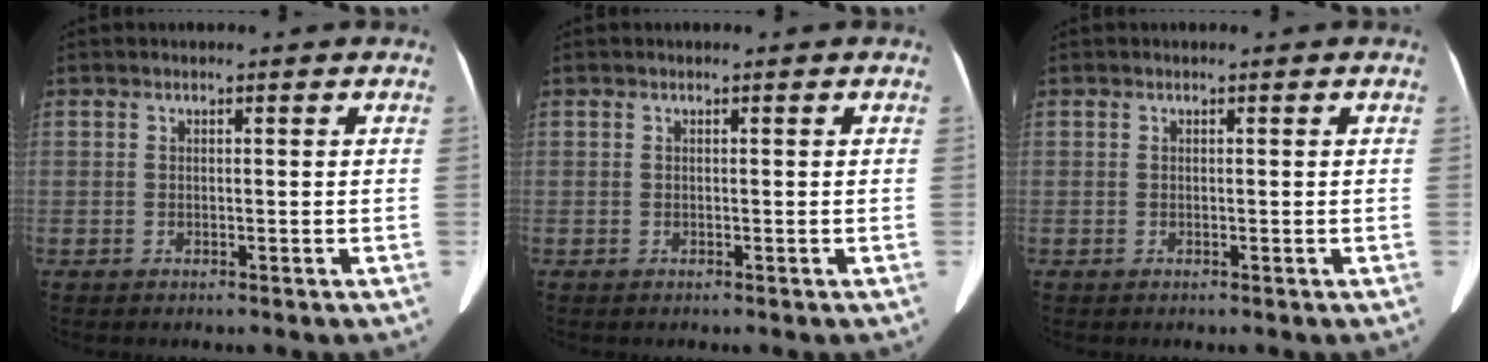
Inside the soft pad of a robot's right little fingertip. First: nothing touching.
{"total": 0.0}
{"total": 0.0}